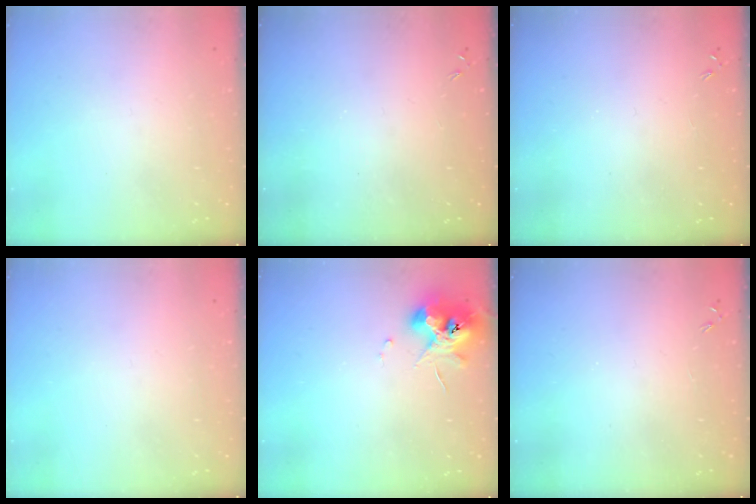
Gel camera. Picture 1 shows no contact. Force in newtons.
{"total": 0.0}
{"total": 0.0}
{"total": 0.0}
{"total": 9.8, "press": 9.7, "slide": 1.2}
{"total": 0.0}